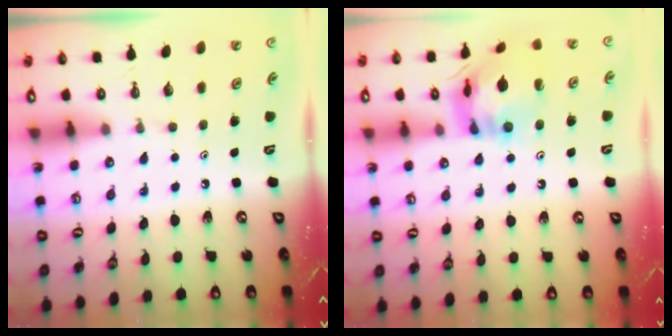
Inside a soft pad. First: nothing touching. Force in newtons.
{"total": 13.3, "press": 13.2, "slide": 1.7}